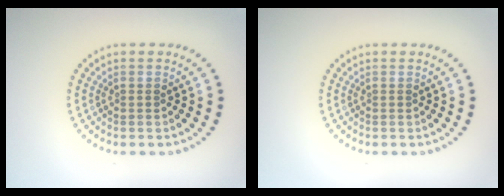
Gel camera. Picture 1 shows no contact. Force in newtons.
{"total": 0.0}